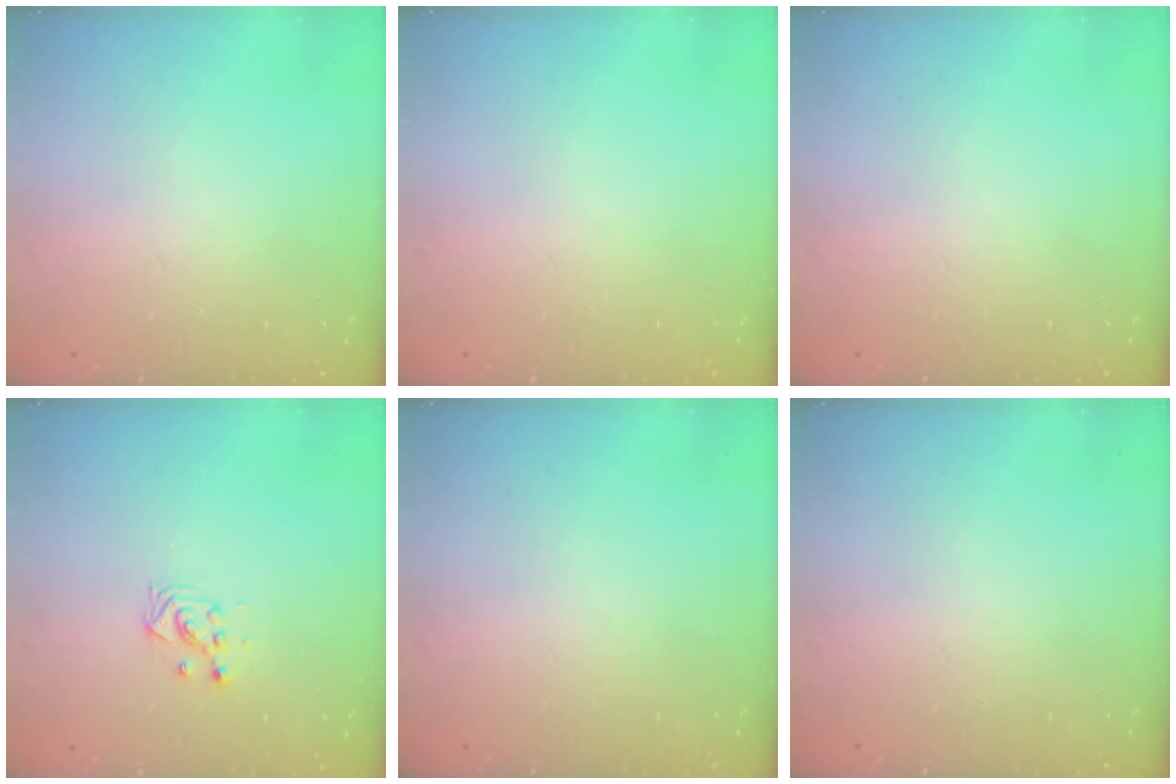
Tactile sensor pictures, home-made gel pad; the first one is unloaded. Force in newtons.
{"total": 0.0}
{"total": 0.0}
{"total": 2.9, "press": 2.9, "slide": 0.4}
{"total": 0.0}
{"total": 0.0}